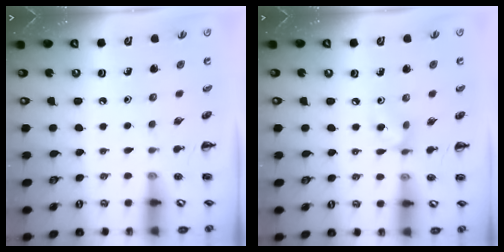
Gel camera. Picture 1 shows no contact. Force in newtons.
{"total": 6.1, "press": 6.0, "slide": 0.6}